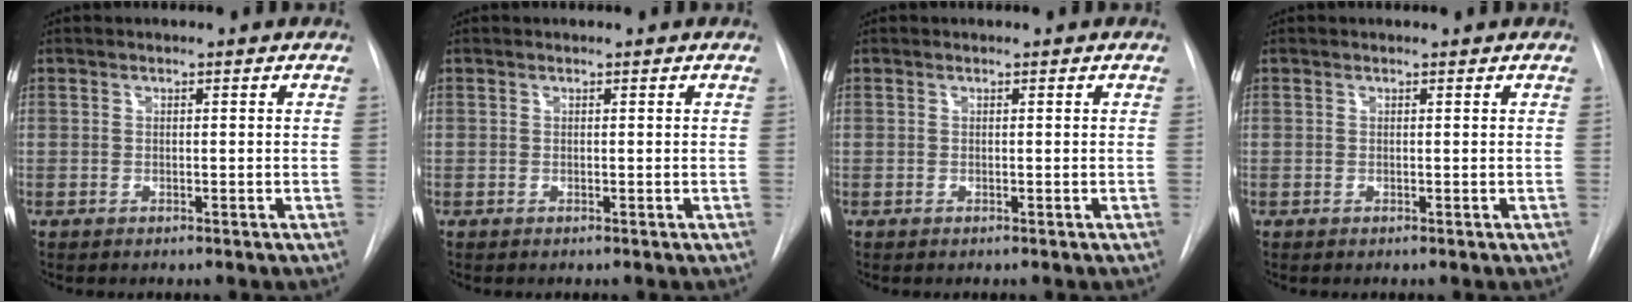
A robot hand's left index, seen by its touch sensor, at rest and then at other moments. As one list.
[{"total": 0.0}, {"total": 0.0}, {"total": 0.0}]